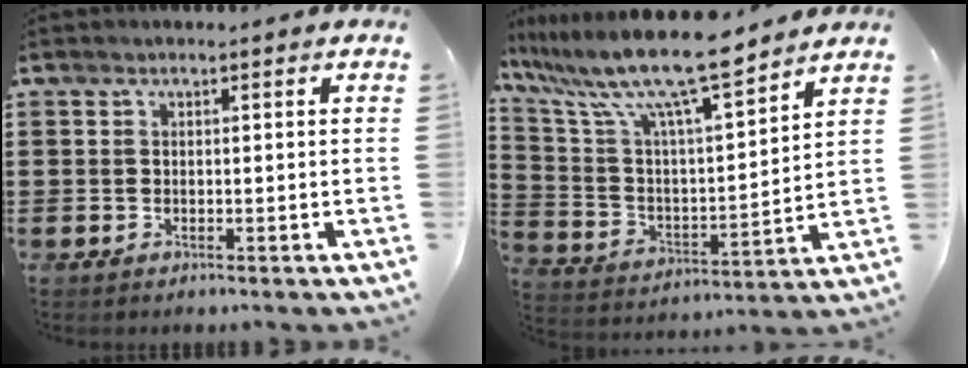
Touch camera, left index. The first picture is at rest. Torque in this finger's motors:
{"motor_torque": [2.14, 0.00, 1.05, 0.21]}